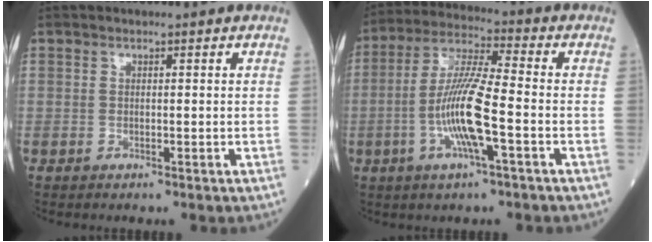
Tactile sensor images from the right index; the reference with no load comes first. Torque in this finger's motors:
{"motor_torque": [0.53, 0.00, 0.30, 0.21]}